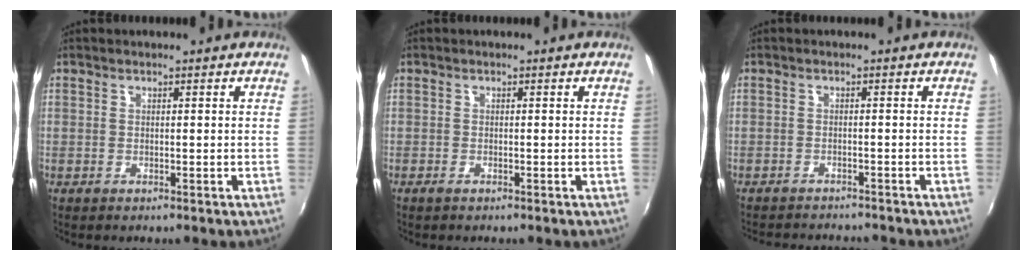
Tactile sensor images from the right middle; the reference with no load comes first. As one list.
[{"total": 0.8, "force": [-0.6, 0.3, 0.5], "torque": [-0.009, -0.004, -0.013]}, {"total": 6.0, "force": [-5.7, 1.2, 1.6], "torque": [-0.045, -0.013, -0.085]}]